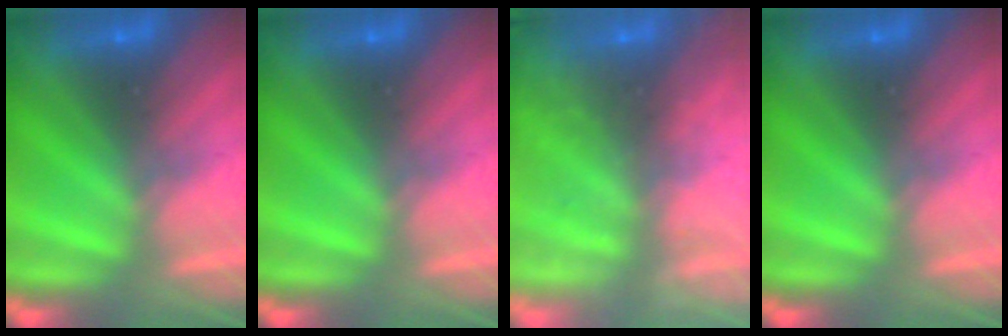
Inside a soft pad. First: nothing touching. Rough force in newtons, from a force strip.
{"total": 0.0}
{"total": 7.9}
{"total": 0.0}